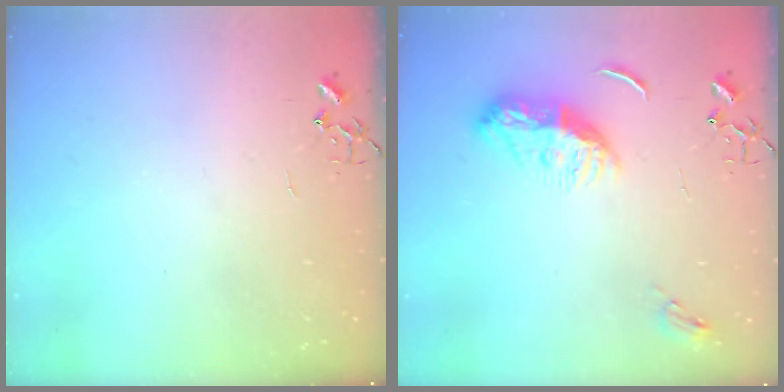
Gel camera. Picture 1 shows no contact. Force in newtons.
{"total": 11.0, "press": 11.0, "slide": 0.3}